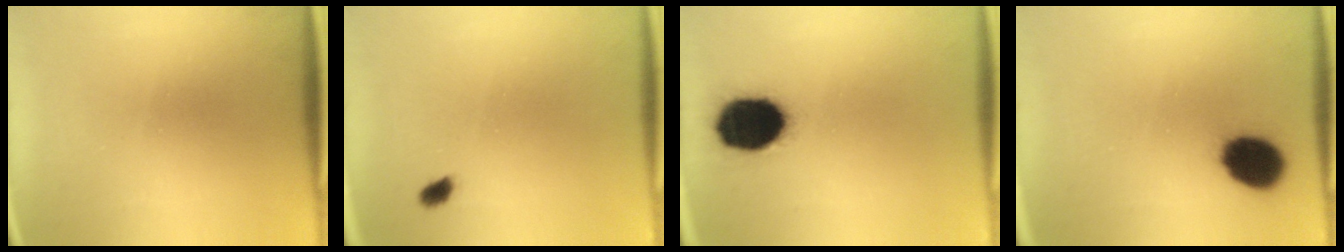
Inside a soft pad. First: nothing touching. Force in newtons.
{"total": 1.4}
{"total": 16.0}
{"total": 11.1}